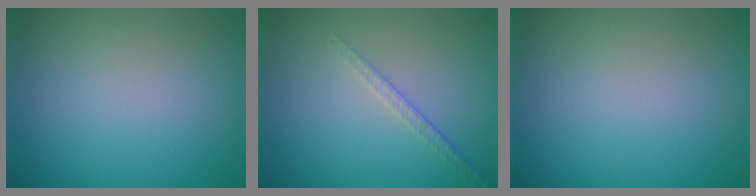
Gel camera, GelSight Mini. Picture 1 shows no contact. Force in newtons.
{"total": 1.4, "press": 0.8, "slide": 1.1}
{"total": 0.0}